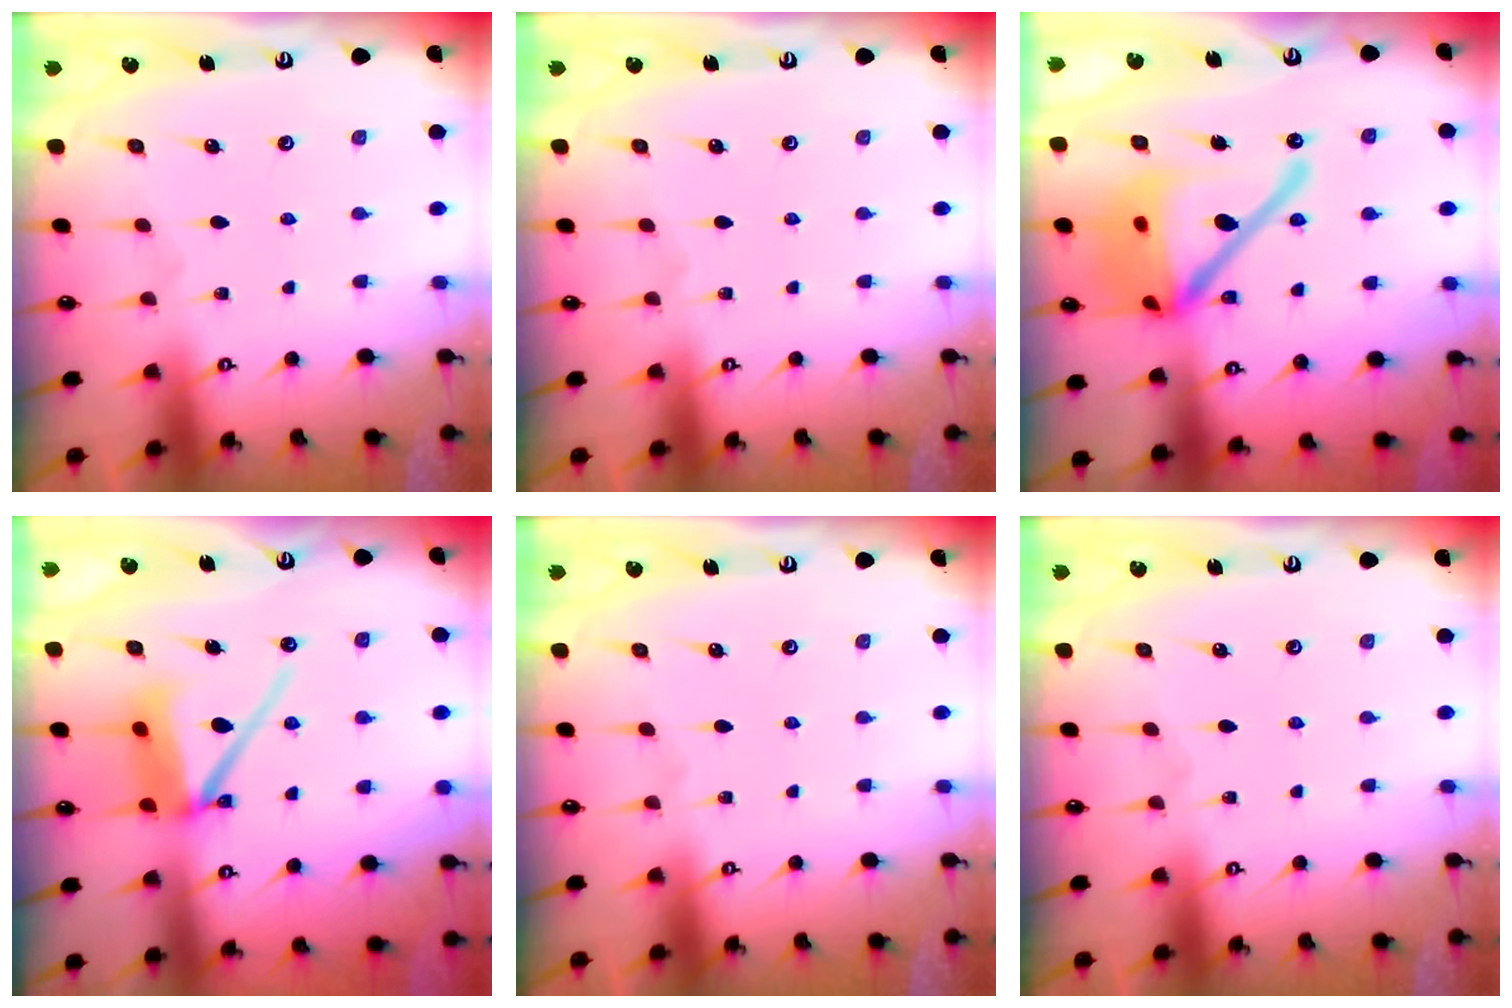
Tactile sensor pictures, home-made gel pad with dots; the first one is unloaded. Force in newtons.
{"total": 0.0}
{"total": 22.0, "press": 21.8, "slide": 2.8}
{"total": 10.8, "press": 10.7, "slide": 1.6}
{"total": 0.0}
{"total": 0.0}